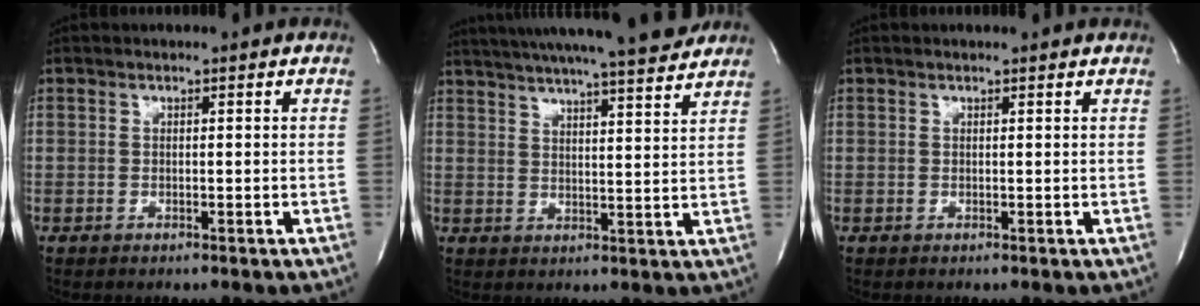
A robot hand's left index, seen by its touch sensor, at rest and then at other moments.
{"total": 19.5, "force": [17.3, 0.6, 8.8], "torque": [-0.146, -0.007, 0.236]}
{"total": 1.5, "force": [1.4, 0.1, 0.5], "torque": [-0.009, 0.009, 0.011]}